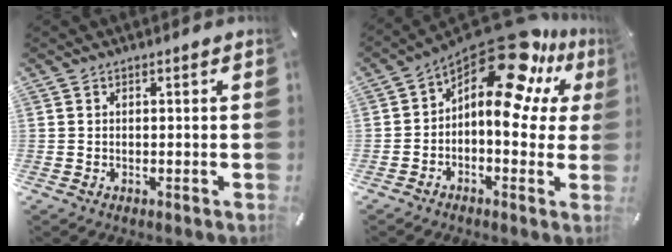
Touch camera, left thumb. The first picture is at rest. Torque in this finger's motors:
{"motor_torque": [2.27, 2.74, 0.86, 0.42, 0.12]}